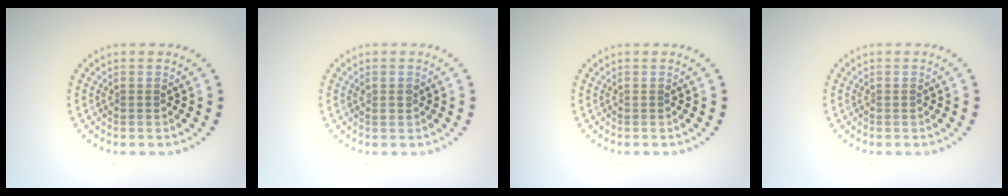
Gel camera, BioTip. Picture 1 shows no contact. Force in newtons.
{"total": 0.9, "press": 0.9, "slide": 0.2}
{"total": 0.0}
{"total": 0.0}